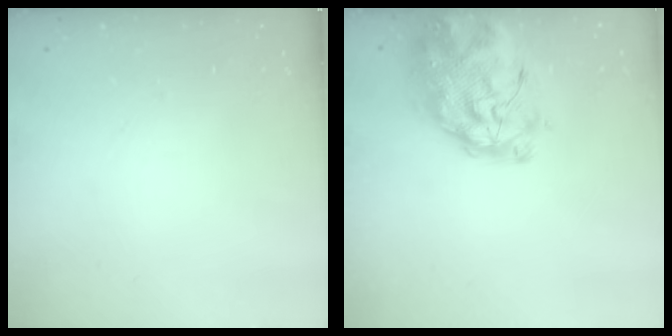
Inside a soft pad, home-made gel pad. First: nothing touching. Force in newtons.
{"total": 4.8, "press": 4.5, "slide": 1.7}